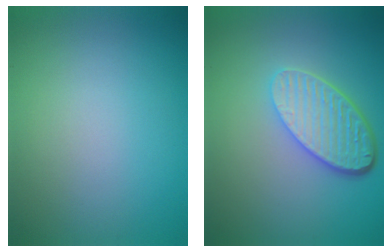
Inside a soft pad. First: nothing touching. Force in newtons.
{"total": 5.3, "press": 3.9, "slide": 3.6}